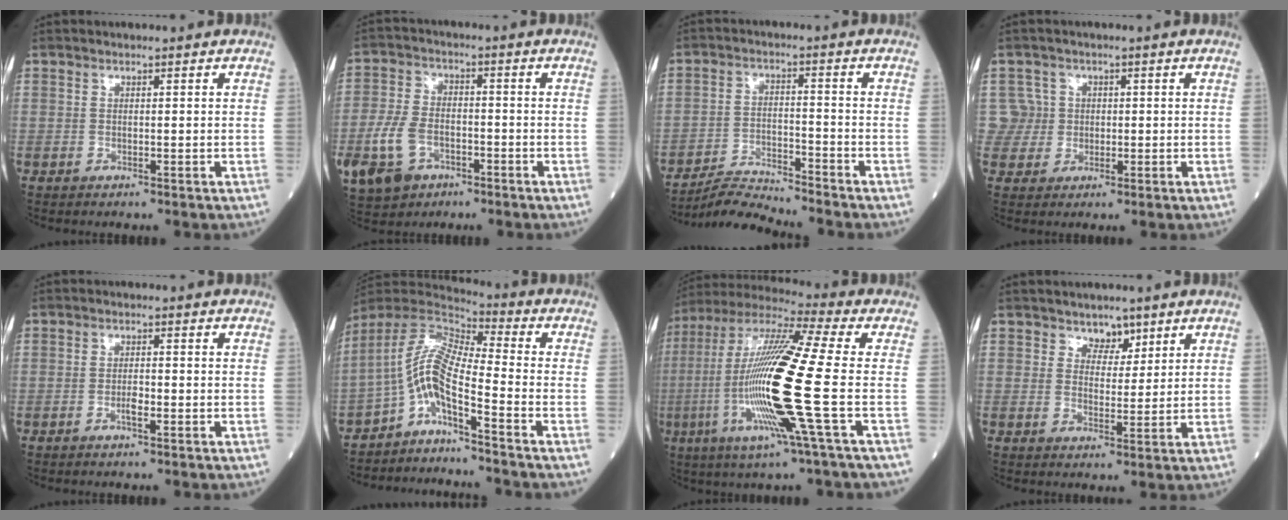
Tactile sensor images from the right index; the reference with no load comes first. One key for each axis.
{"total": 9.6, "fx": -4.1, "fy": 6.3, "fz": 6.0, "tx": -0.147, "ty": 0.002, "tz": -0.067}
{"total": 6.2, "fx": -6.1, "fy": -1.3, "fz": -0.2, "tx": -0.004, "ty": -0.008, "tz": -0.110}
{"total": 3.5, "fx": 0.5, "fy": 3.4, "fz": -0.6, "tx": 0.027, "ty": 0.010, "tz": 0.007}
{"total": 1.8, "fx": -0.7, "fy": 0.3, "fz": 1.6, "tx": -0.030, "ty": 0.002, "tz": -0.012}
{"total": 8.9, "fx": -4.9, "fy": 0.7, "fz": 7.5, "tx": -0.158, "ty": 0.024, "tz": -0.092}
{"total": 20.3, "fx": -3.9, "fy": -0.4, "fz": 20.0, "tx": -0.424, "ty": -0.019, "tz": -0.089}
{"total": 3.3, "fx": 2.5, "fy": 1.9, "fz": 1.0, "tx": -0.009, "ty": -0.002, "tz": 0.043}